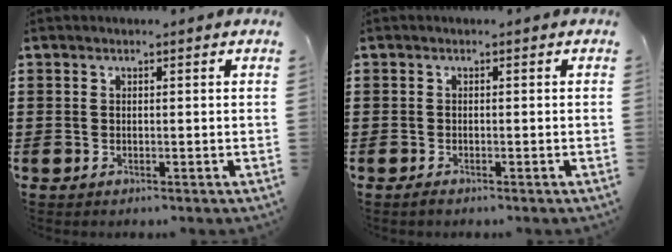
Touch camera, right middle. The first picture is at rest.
{"total": 0.5, "force": [-0.5, 0.1, 0.2], "torque": [-0.004, -0.004, -0.009]}